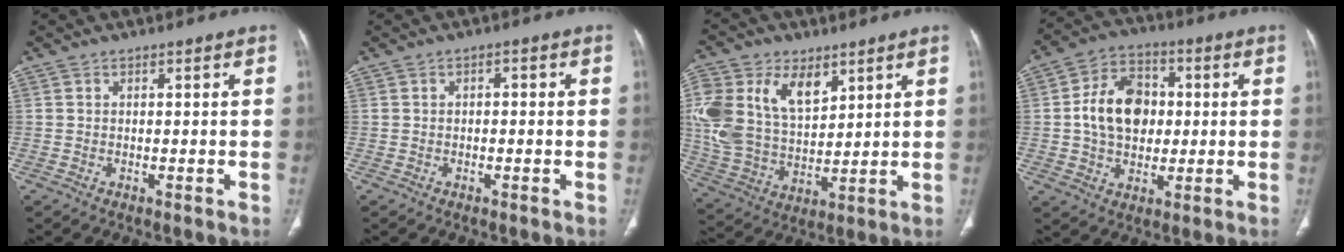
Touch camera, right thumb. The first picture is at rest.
{"total": 1.3, "force": [0.0, 0.8, 1.0], "torque": [-0.009, 0.004, -0.004]}
{"total": 19.7, "force": [7.7, 12.5, 13.1], "torque": [-0.274, -0.013, 0.153]}
{"total": 13.2, "force": [0.8, 9.8, 8.9], "torque": [-0.123, 0.014, 0.012]}